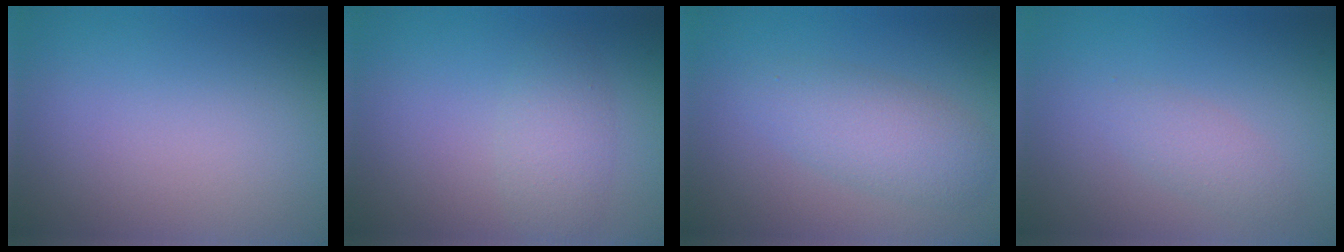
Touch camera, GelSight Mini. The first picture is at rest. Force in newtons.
{"total": 2.5, "press": 2.5, "slide": 0.2}
{"total": 3.6, "press": 3.6, "slide": 0.2}
{"total": 1.6, "press": 1.6, "slide": 0.1}